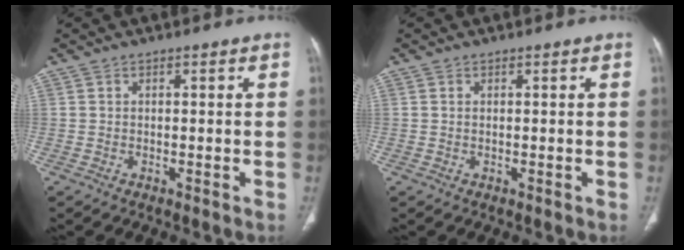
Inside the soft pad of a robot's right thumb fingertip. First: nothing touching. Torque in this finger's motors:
{"motor_torque": [0.23, -0.18, -0.43, -0.12, 0.05]}